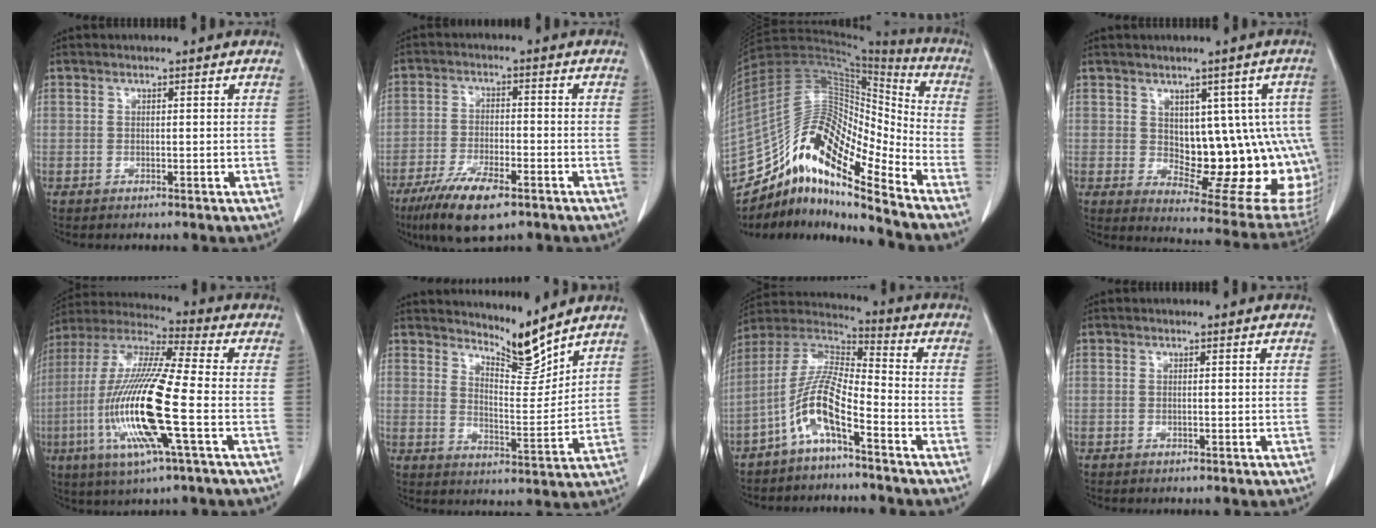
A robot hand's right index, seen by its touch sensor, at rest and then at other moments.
{"total": 9.8, "force": [-6.2, 2.4, 7.2], "torque": [-0.131, -0.018, -0.104]}
{"total": 17.2, "force": [-13.1, 3.1, 10.8], "torque": [-0.194, 0.051, -0.234]}
{"total": 17.2, "force": [0.0, 7.7, 15.4], "torque": [-0.127, 0.014, 0.025]}
{"total": 18.4, "force": [-4.5, 1.3, 17.8], "torque": [-0.376, -0.015, -0.090]}
{"total": 6.4, "force": [6.2, 0.0, 1.5], "torque": [-0.026, -0.024, 0.113]}
{"total": 9.8, "force": [-5.1, 1.7, 8.2], "torque": [-0.182, 0.012, -0.107]}
{"total": 0.0}